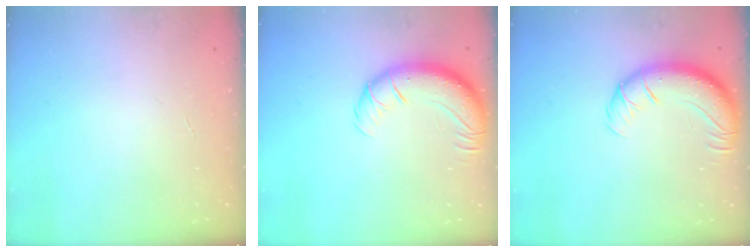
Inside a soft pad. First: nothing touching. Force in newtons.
{"total": 13.4, "press": 13.0, "slide": 3.2}
{"total": 13.4, "press": 13.0, "slide": 3.2}